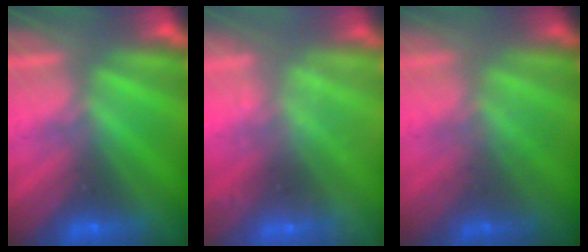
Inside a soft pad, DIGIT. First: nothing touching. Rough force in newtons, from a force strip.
{"total": 2.2}
{"total": 1.8}